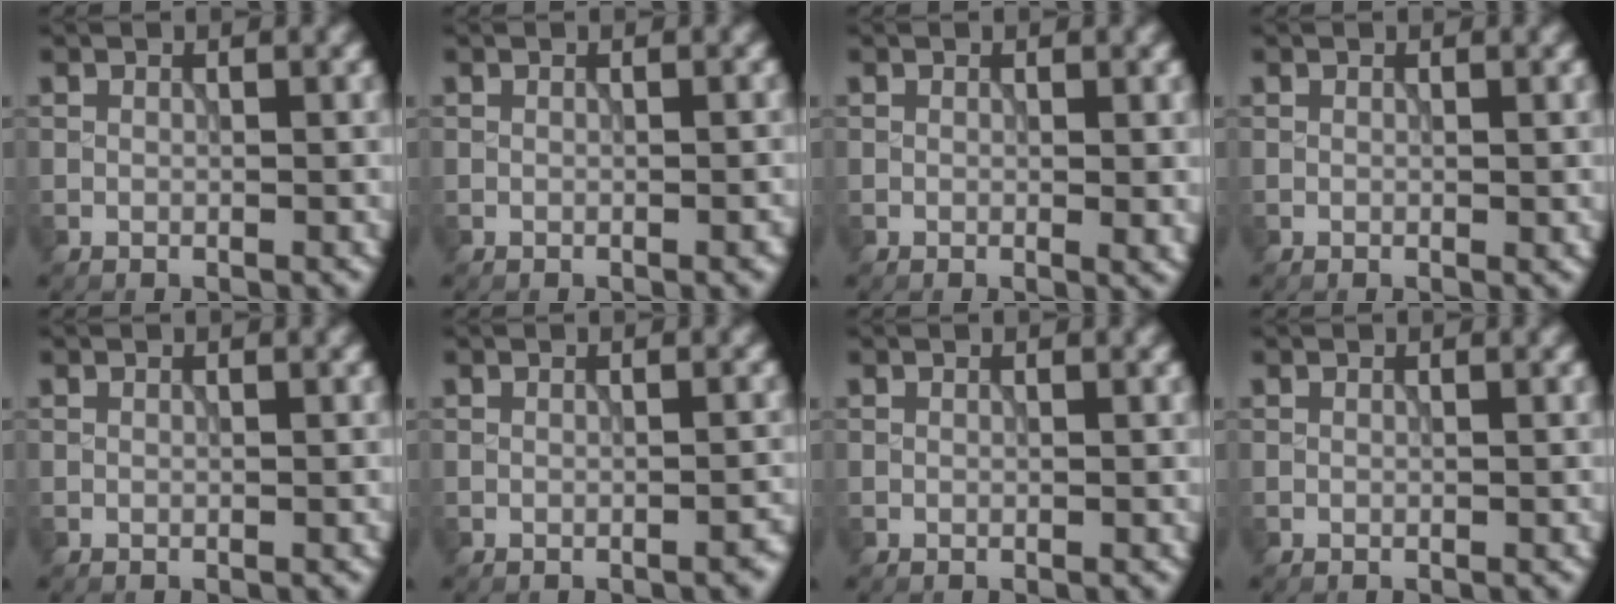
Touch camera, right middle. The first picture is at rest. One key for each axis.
{"total": 0.8, "fx": -0.2, "fy": 0.2, "fz": 0.7, "tx": -0.007, "ty": 0.002, "tz": -0.003}
{"total": 1.0, "fx": 0.1, "fy": 0.2, "fz": 1.0, "tx": -0.011, "ty": -0.005, "tz": -0.001}
{"total": 0.0}
{"total": 0.0}
{"total": 1.1, "fx": -0.6, "fy": 0.2, "fz": 0.8, "tx": -0.010, "ty": 0.003, "tz": -0.010}
{"total": 0.0}
{"total": 0.0}